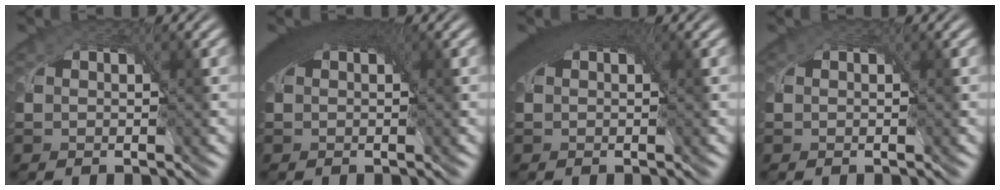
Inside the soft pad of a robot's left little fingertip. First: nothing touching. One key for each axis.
{"total": 7.3, "fx": 3.0, "fy": 3.6, "fz": 5.6, "tx": -0.090, "ty": 0.017, "tz": 0.032}
{"total": 6.7, "fx": 2.9, "fy": 3.3, "fz": 5.0, "tx": -0.085, "ty": 0.015, "tz": 0.033}
{"total": 0.0}